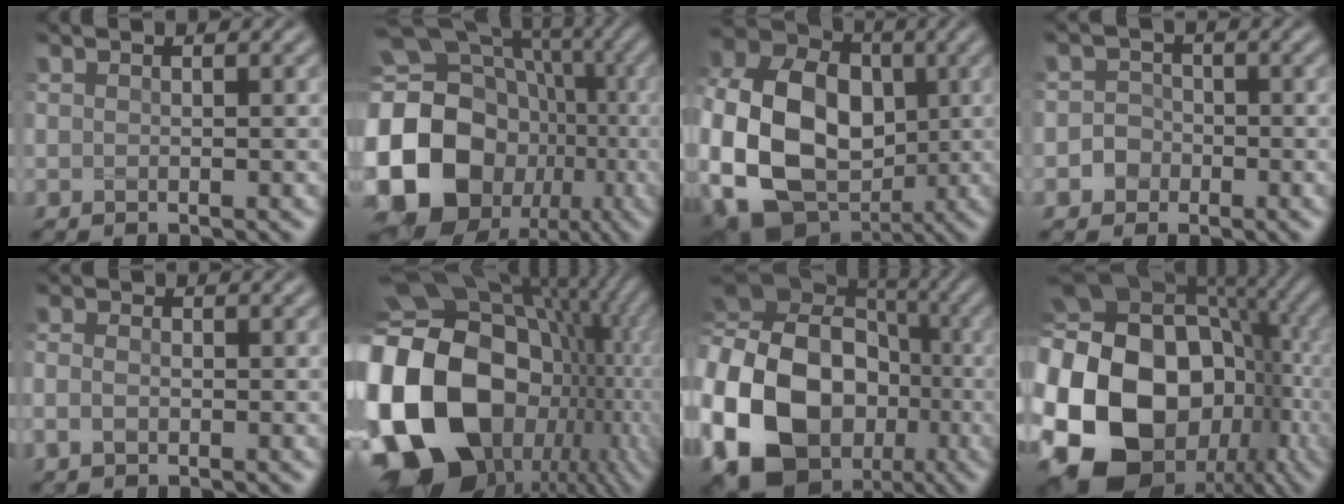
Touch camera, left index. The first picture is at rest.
{"total": 22.5, "force": [-3.5, 19.4, 10.8], "torque": [-0.221, -0.005, -0.098]}
{"total": 15.6, "force": [-2.4, 11.5, 10.2], "torque": [-0.212, -0.006, -0.033]}
{"total": 1.9, "force": [-0.7, 1.7, 0.4], "torque": [0.010, 0.007, -0.020]}
{"total": 1.5, "force": [-0.5, 1.0, 1.1], "torque": [-0.024, 0.004, -0.013]}
{"total": 22.7, "force": [-4.5, 17.8, 13.4], "torque": [-0.269, -0.033, -0.076]}
{"total": 22.7, "force": [-4.1, 19.4, 11.0], "torque": [-0.226, -0.015, -0.111]}
{"total": 22.5, "force": [-6.0, 17.1, 13.4], "torque": [-0.298, -0.024, -0.090]}